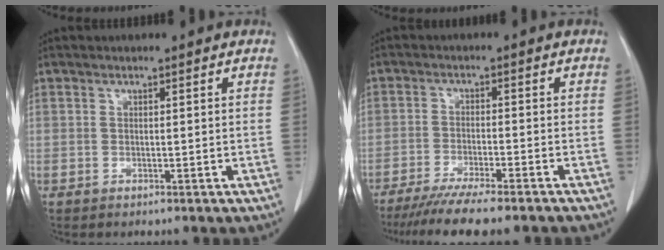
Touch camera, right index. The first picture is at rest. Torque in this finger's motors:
{"motor_torque": [1.08, -1.05, 0.44, 0.17]}